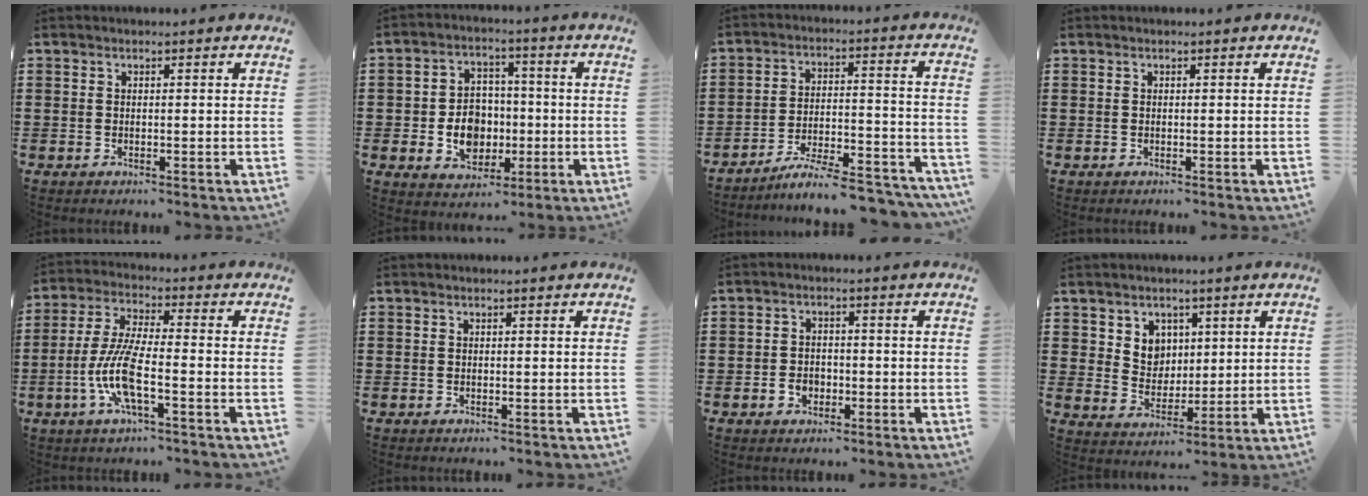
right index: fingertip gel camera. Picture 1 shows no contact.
{"total": 7.3, "force": [-1.2, 6.1, 3.8], "torque": [-0.070, 0.011, -0.021]}
{"total": 7.5, "force": [-6.8, 0.5, 3.0], "torque": [-0.045, 0.006, -0.130]}
{"total": 0.0}
{"total": 8.6, "force": [-3.1, 2.1, 7.8], "torque": [-0.185, -0.016, -0.067]}
{"total": 0.0}
{"total": 2.7, "force": [-1.0, 2.1, 1.3], "torque": [-0.029, 0.002, -0.021]}
{"total": 5.2, "force": [2.5, 4.5, 0.9], "torque": [-0.035, 0.004, 0.044]}